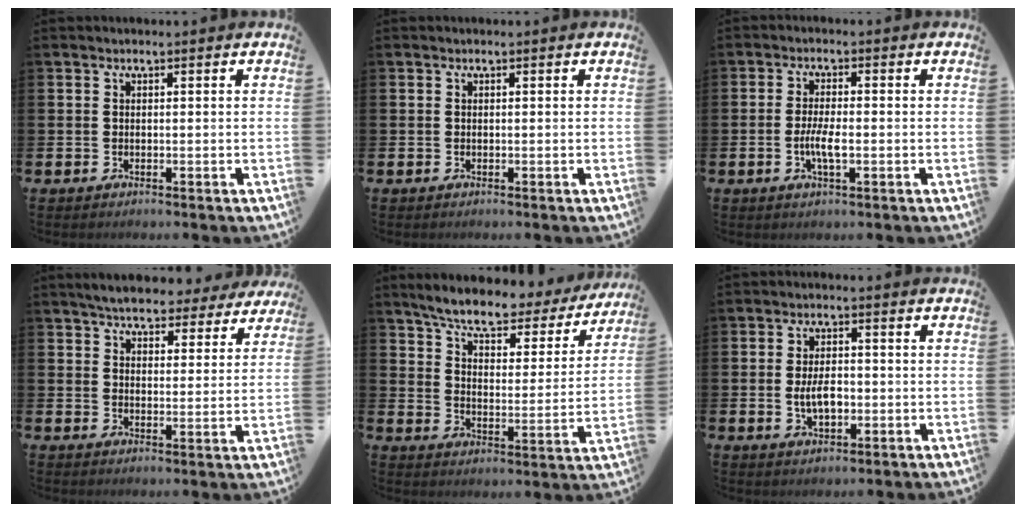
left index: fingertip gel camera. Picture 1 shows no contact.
{"total": 0.0}
{"total": 3.4, "force": [-0.8, 0.9, 3.1], "torque": [-0.062, 0.000, -0.018]}
{"total": 5.8, "force": [5.5, 1.4, 1.2], "torque": [-0.034, -0.027, 0.096]}
{"total": 7.1, "force": [6.4, 1.5, 2.7], "torque": [-0.078, -0.044, 0.105]}
{"total": 4.1, "force": [-0.5, 2.3, 3.4], "torque": [-0.047, -0.002, -0.013]}